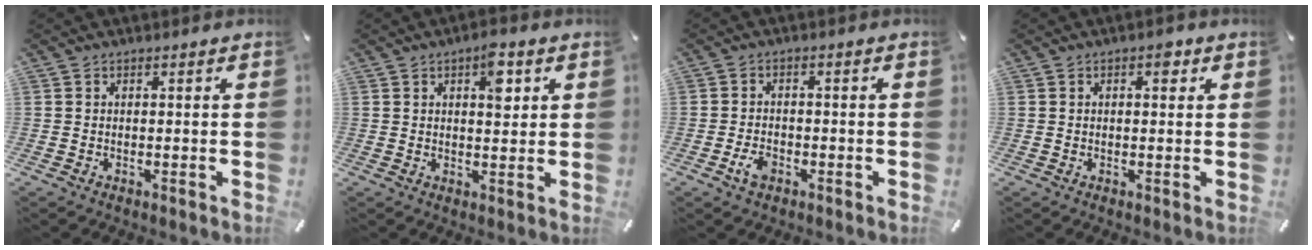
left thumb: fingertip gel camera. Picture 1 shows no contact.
{"total": 3.5, "force": [1.4, 1.6, 2.7], "torque": [-0.027, -0.007, 0.016]}
{"total": 3.6, "force": [-1.9, 2.2, 2.1], "torque": [-0.047, 0.005, -0.036]}
{"total": 3.0, "force": [1.0, 1.6, 2.3], "torque": [-0.018, -0.006, 0.009]}